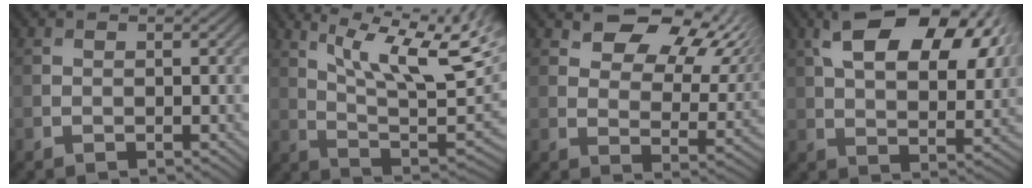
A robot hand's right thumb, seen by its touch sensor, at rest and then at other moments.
{"total": 15.3, "force": [7.2, 4.4, 12.8], "torque": [-0.221, 0.006, 0.127]}
{"total": 11.2, "force": [7.3, 5.4, 6.6], "torque": [-0.111, -0.002, 0.127]}
{"total": 15.0, "force": [6.5, 7.9, 11.0], "torque": [-0.177, 0.017, 0.093]}